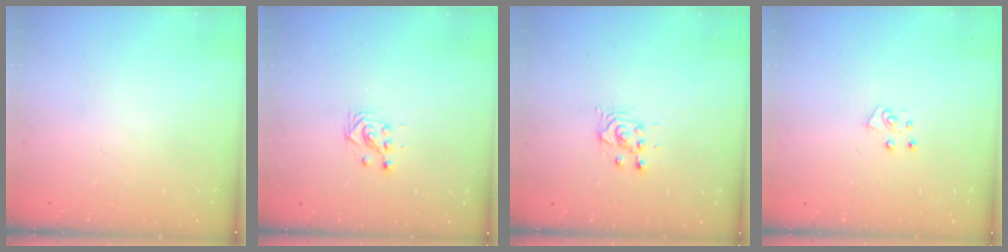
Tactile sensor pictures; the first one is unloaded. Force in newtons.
{"total": 3.0, "press": 3.0, "slide": 0.2}
{"total": 2.8, "press": 2.8, "slide": 0.1}
{"total": 6.4, "press": 6.4, "slide": 0.6}